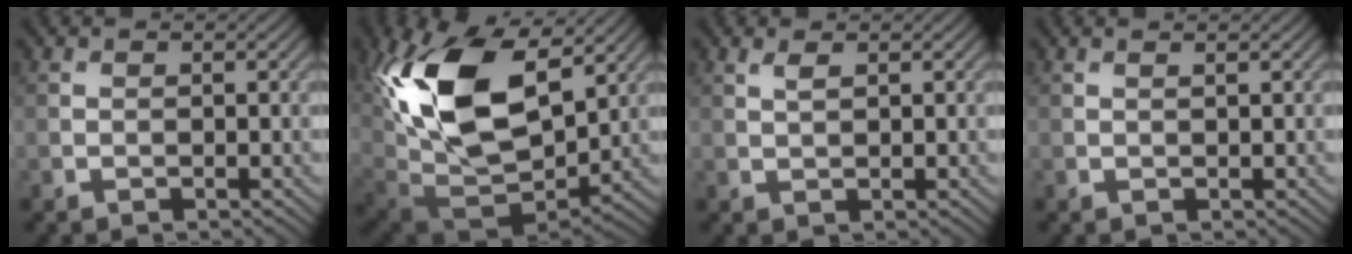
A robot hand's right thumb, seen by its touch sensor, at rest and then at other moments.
{"total": 18.1, "force": [6.4, 10.1, 13.6], "torque": [-0.296, 0.011, 0.121]}
{"total": 1.4, "force": [0.8, 0.4, 1.1], "torque": [-0.029, 0.002, 0.018]}
{"total": 0.9, "force": [0.6, 0.1, 0.7], "torque": [-0.011, 0.001, 0.005]}